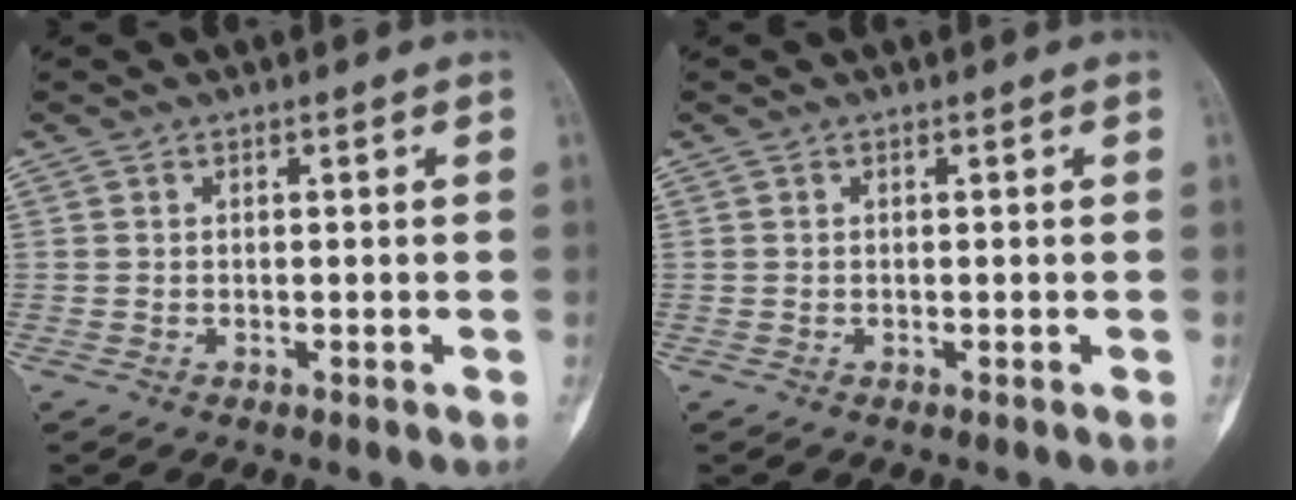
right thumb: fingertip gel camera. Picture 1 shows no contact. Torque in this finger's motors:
{"motor_torque": [0.08, -0.09, 0.15, 0.01, -0.01]}